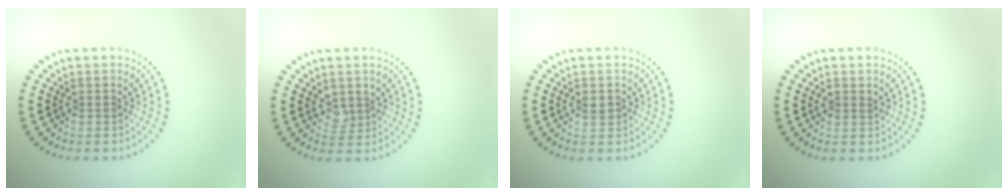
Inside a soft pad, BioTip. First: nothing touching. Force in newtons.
{"total": 1.7, "press": 1.4, "slide": 1.0}
{"total": 1.1, "press": 1.1, "slide": 0.1}
{"total": 0.8, "press": 0.7, "slide": 0.2}